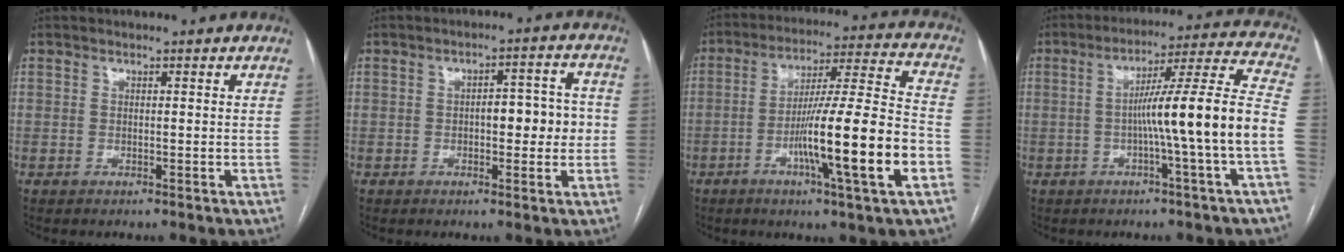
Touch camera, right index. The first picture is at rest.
{"total": 6.4, "force": [-0.5, 2.5, 5.8], "torque": [-0.073, 0.025, -0.005]}
{"total": 17.3, "force": [-5.6, -0.4, 16.3], "torque": [-0.277, -0.004, -0.091]}
{"total": 14.5, "force": [-2.9, -2.0, 14.0], "torque": [-0.206, 0.014, -0.051]}